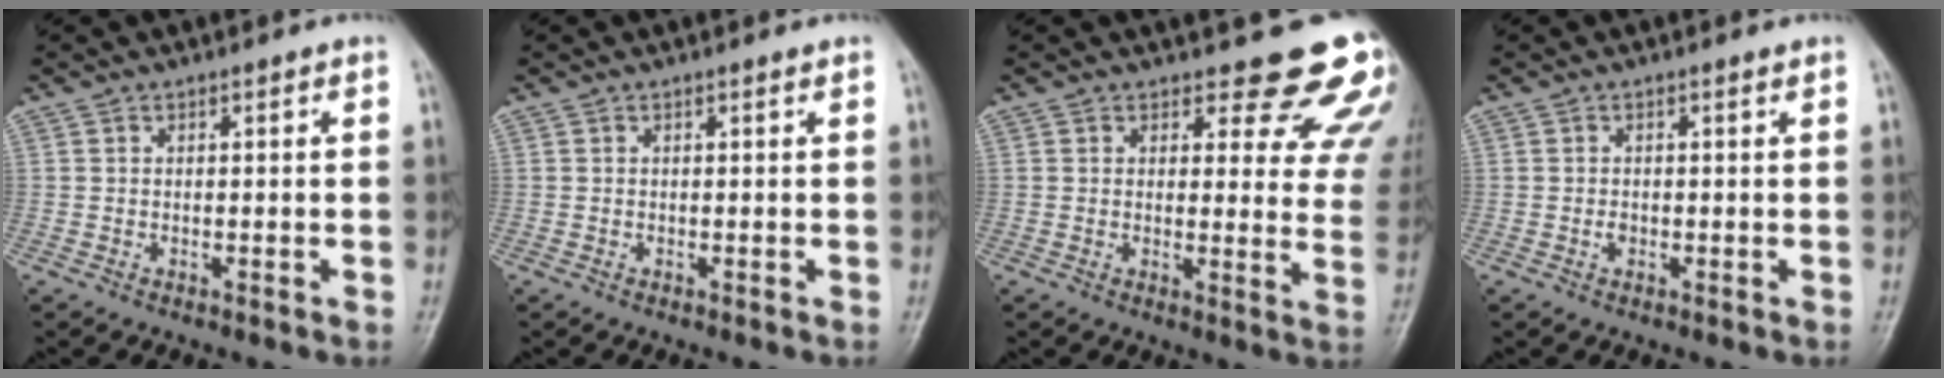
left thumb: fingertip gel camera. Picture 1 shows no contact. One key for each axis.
{"total": 0.0}
{"total": 14.7, "fx": 13.1, "fy": 4.9, "fz": 4.4, "tx": 0.006, "ty": -0.101, "tz": 0.127}
{"total": 0.9, "fx": -0.1, "fy": 0.6, "fz": 0.6, "tx": -0.004, "ty": 0.001, "tz": 0.002}